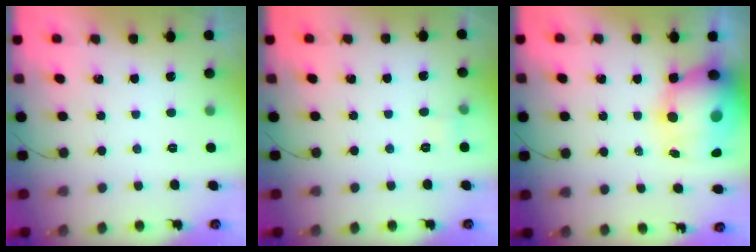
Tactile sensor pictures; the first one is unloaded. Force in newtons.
{"total": 3.0, "press": 2.8, "slide": 1.0}
{"total": 13.2, "press": 12.8, "slide": 3.2}